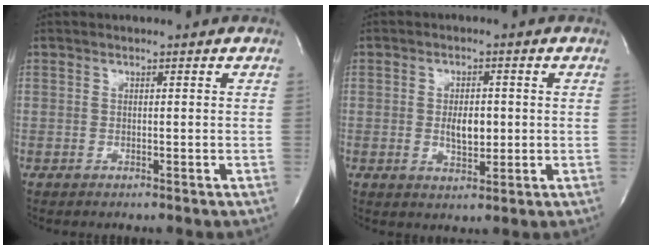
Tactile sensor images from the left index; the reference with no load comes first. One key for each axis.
{"total": 4.2, "fx": -0.3, "fy": 2.0, "fz": 3.6, "tx": -0.061, "ty": -0.006, "tz": 0.000}